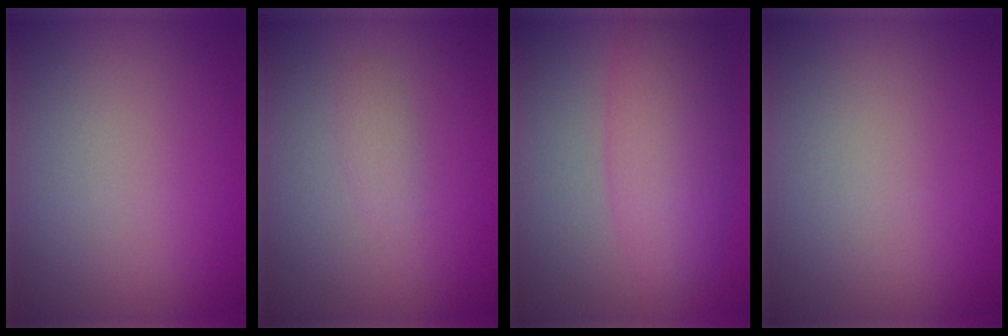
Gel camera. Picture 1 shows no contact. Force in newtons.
{"total": 1.0, "press": 1.0, "slide": 0.0}
{"total": 5.7, "press": 5.6, "slide": 0.4}
{"total": 0.0}